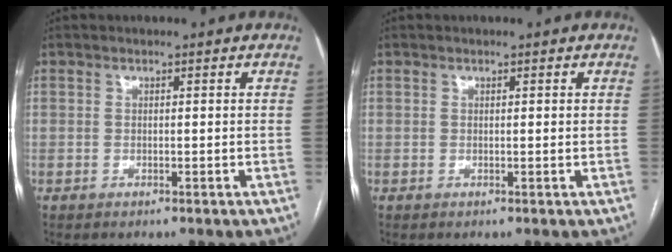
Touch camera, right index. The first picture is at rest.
{"total": 0.0}